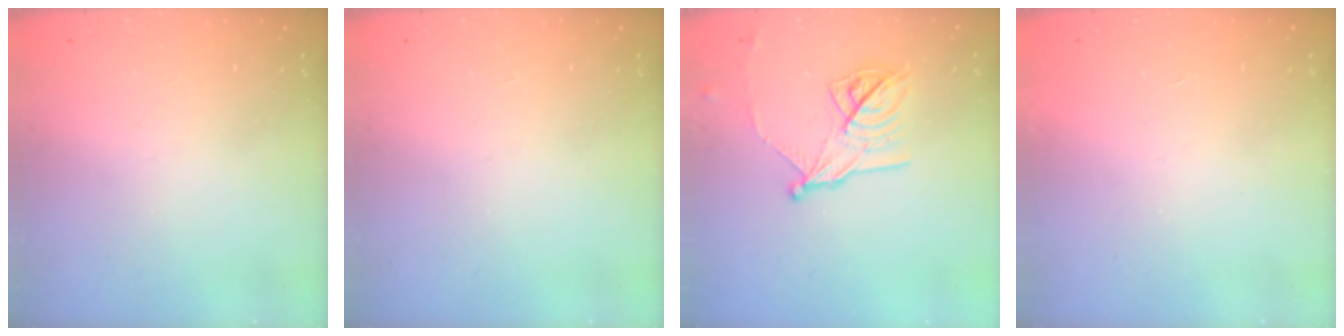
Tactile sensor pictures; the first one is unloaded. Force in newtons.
{"total": 0.0}
{"total": 12.9, "press": 12.9, "slide": 0.2}
{"total": 1.6, "press": 1.6, "slide": 0.1}